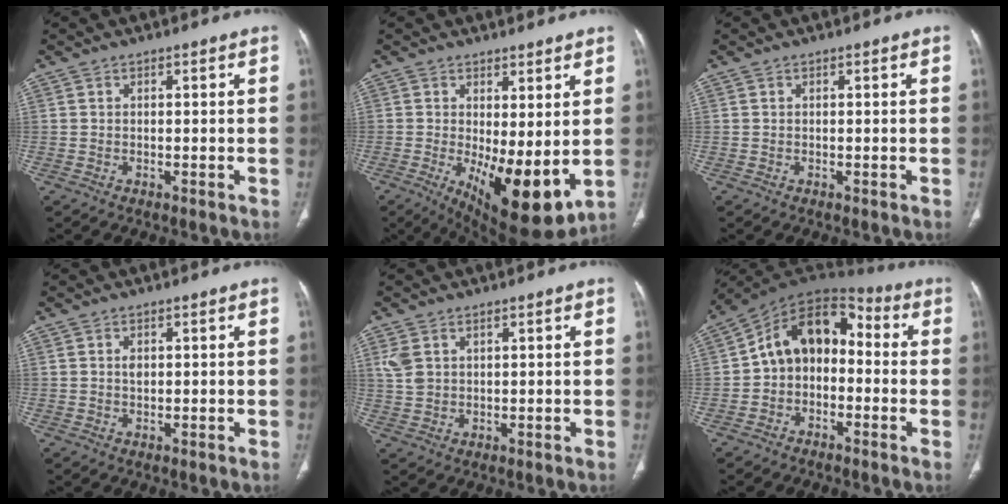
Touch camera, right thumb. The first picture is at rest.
{"total": 13.0, "force": [-1.2, 4.8, 12.0], "torque": [-0.178, -0.031, -0.001]}
{"total": 0.0}
{"total": 1.4, "force": [0.4, 0.9, 1.0], "torque": [-0.013, -0.002, 0.009]}
{"total": 4.1, "force": [1.8, 2.7, 2.4], "torque": [-0.047, -0.003, 0.048]}
{"total": 12.2, "force": [-1.0, 8.9, 8.3], "torque": [-0.103, 0.055, -0.034]}